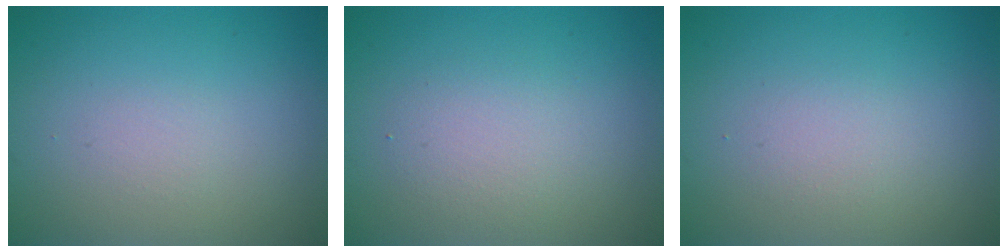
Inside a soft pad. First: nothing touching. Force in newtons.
{"total": 2.2, "press": 2.2, "slide": 0.1}
{"total": 1.4, "press": 1.4, "slide": 0.1}